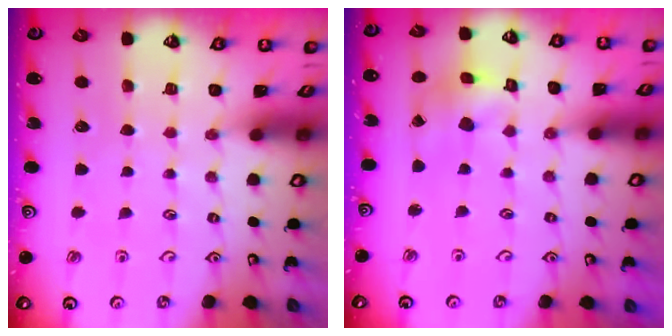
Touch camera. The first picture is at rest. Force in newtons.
{"total": 7.5, "press": 7.5, "slide": 0.8}